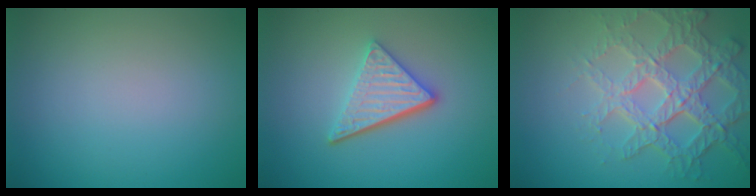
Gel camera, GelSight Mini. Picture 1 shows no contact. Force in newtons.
{"total": 4.2, "press": 3.2, "slide": 2.7}
{"total": 6.6, "press": 5.0, "slide": 4.3}